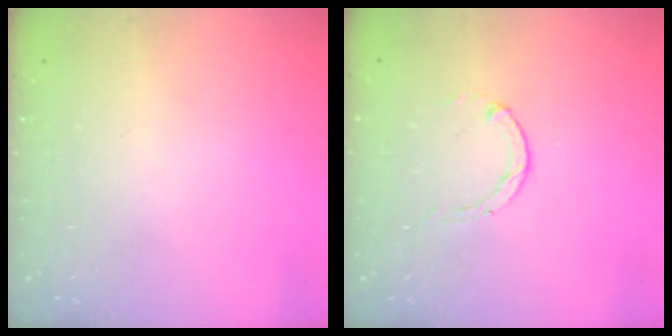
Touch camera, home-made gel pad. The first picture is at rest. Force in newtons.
{"total": 0.7, "press": 0.6, "slide": 0.2}